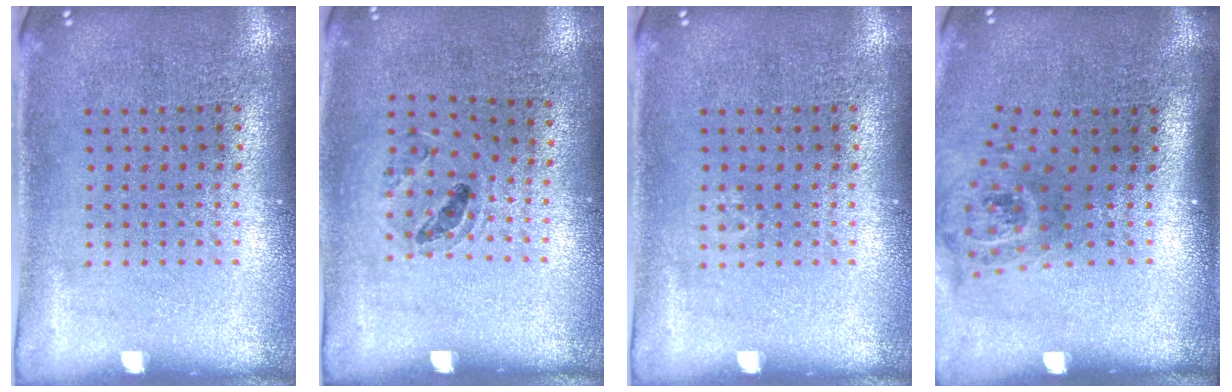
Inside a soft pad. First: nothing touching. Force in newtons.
{"total": 0.9, "press": 0.9, "slide": 0.2}
{"total": 0.5, "press": 0.5, "slide": 0.2}
{"total": 1.8, "press": 1.3, "slide": 1.3}